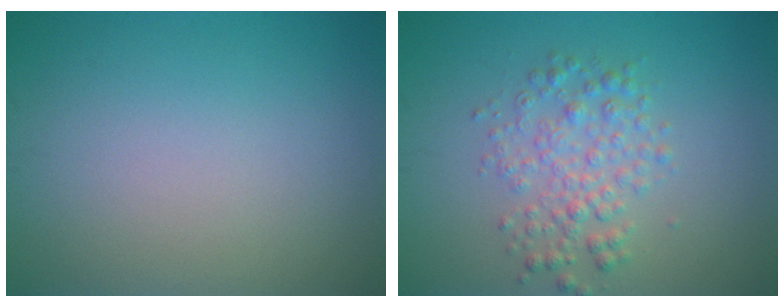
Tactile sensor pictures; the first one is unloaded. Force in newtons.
{"total": 3.1, "press": 3.1, "slide": 0.0}